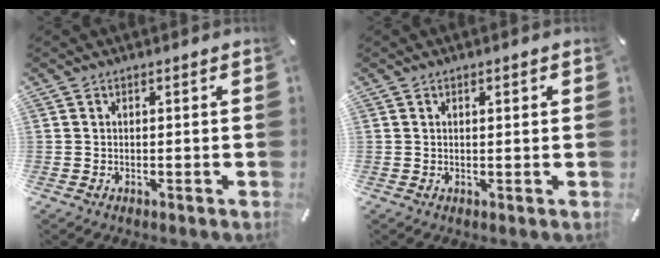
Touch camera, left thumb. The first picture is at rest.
{"total": 0.8, "force": [0.3, 0.3, 0.6], "torque": [-0.014, 0.001, 0.005]}